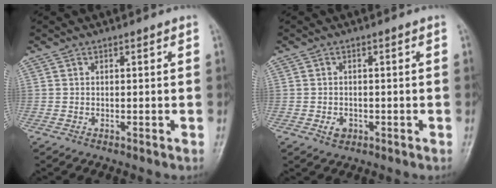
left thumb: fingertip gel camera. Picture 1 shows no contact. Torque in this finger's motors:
{"motor_torque": [0.03, 0.77, 0.48, 0.46, 0.03]}